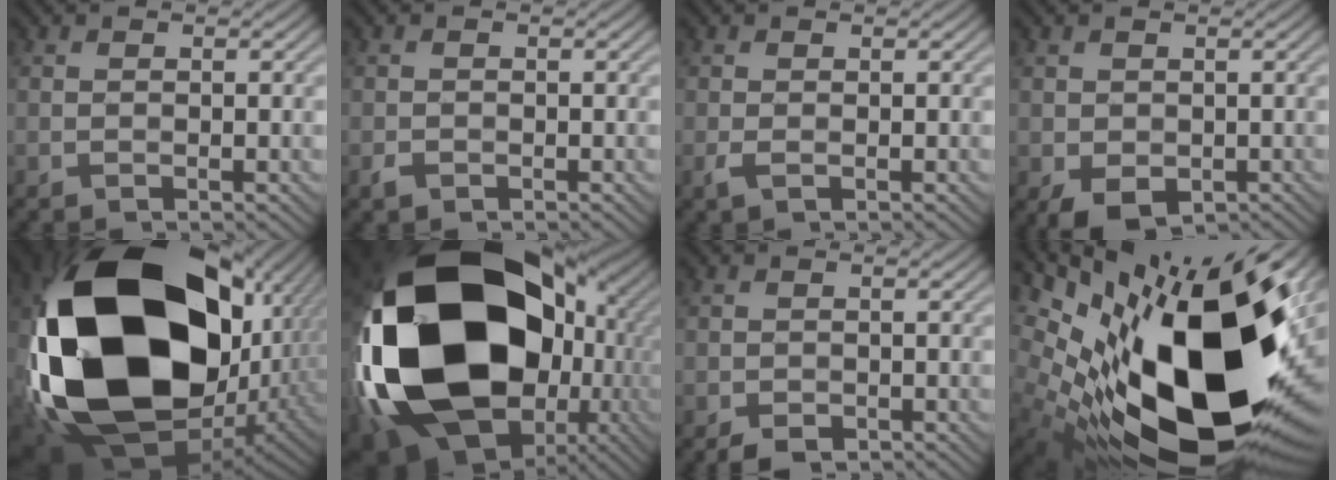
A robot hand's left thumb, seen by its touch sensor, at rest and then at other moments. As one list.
[{"total": 1.4, "force": [-0.7, 1.1, 0.3], "torque": [-0.008, -0.002, -0.018]}, {"total": 1.7, "force": [-0.1, 1.3, 1.1], "torque": [-0.026, 0.001, -0.006]}, {"total": 3.5, "force": [-0.8, 2.7, 2.0], "torque": [-0.051, -0.007, -0.016]}, {"total": 24.3, "force": [1.0, 16.9, 17.4], "torque": [-0.402, -0.088, 0.063]}, {"total": 25.1, "force": [-1.2, 18.7, 16.8], "torque": [-0.381, -0.076, 0.012]}, {"total": 2.3, "force": [-1.5, 1.5, 0.7], "torque": [-0.020, -0.006, -0.036]}, {"total": 22.9, "force": [0.9, 12.0, 19.5], "torque": [-0.380, -0.058, 0.036]}]